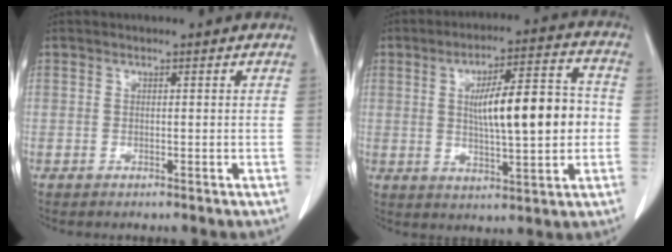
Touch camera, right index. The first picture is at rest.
{"total": 13.6, "force": [0.4, 3.0, 13.2], "torque": [-0.208, 0.023, 0.010]}